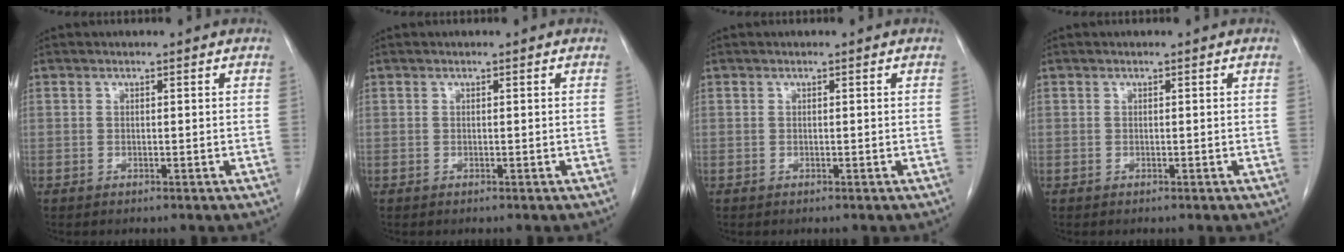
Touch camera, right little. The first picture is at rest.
{"total": 0.0}
{"total": 0.0}
{"total": 0.0}